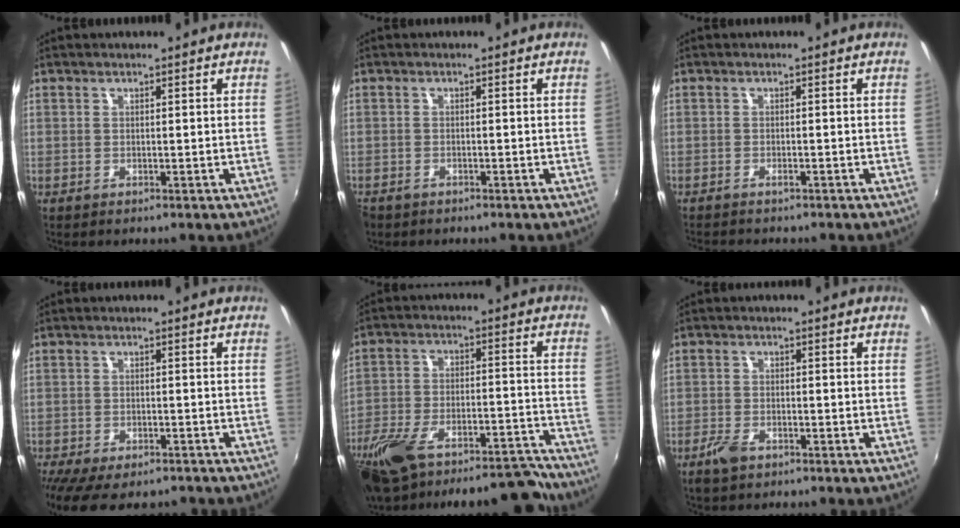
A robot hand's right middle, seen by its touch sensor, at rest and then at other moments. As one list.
[{"total": 2.3, "force": [-1.8, 1.1, 0.8], "torque": [-0.023, -0.007, -0.032]}, {"total": 2.5, "force": [-2.3, 0.5, 1.0], "torque": [-0.030, -0.008, -0.038]}, {"total": 10.6, "force": [-8.4, 3.5, 5.6], "torque": [-0.125, -0.037, -0.132]}, {"total": 22.3, "force": [-19.0, 5.7, 10.3], "torque": [-0.198, -0.013, -0.283]}, {"total": 3.7, "force": [-2.6, 1.6, 2.2], "torque": [-0.059, -0.004, -0.051]}]